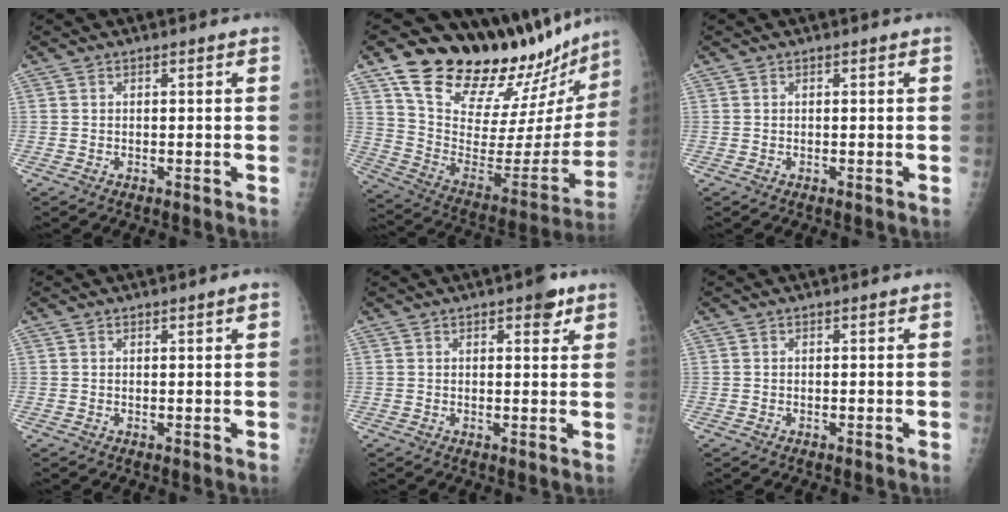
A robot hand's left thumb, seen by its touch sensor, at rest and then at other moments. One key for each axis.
{"total": 29.8, "fx": 25.8, "fy": 7.8, "fz": 12.7, "tx": -0.166, "ty": -0.161, "tz": 0.383}
{"total": 0.0}
{"total": 1.0, "fx": 0.7, "fy": 0.2, "fz": 0.7, "tx": -0.009, "ty": -0.003, "tz": 0.010}
{"total": 4.3, "fx": 2.6, "fy": 1.8, "fz": 2.9, "tx": -0.022, "ty": -0.009, "tz": 0.029}
{"total": 0.0}